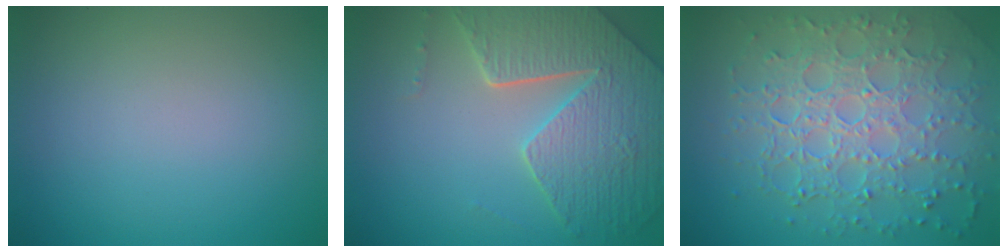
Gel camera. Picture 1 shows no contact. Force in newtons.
{"total": 7.3, "press": 5.5, "slide": 4.7}
{"total": 7.7, "press": 5.4, "slide": 5.5}